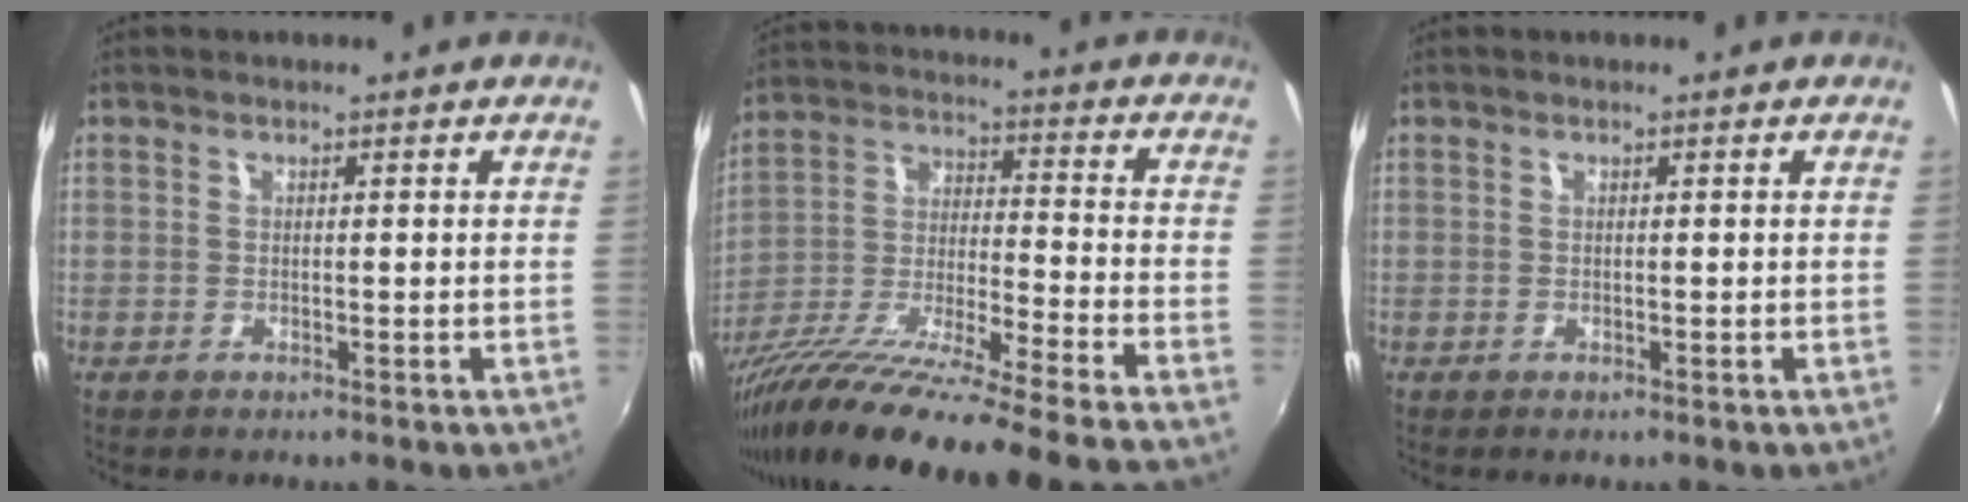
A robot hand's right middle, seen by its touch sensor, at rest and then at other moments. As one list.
[{"total": 25.2, "force": [-21.0, -1.8, 13.8], "torque": [-0.220, -0.065, -0.346]}, {"total": 0.0}]